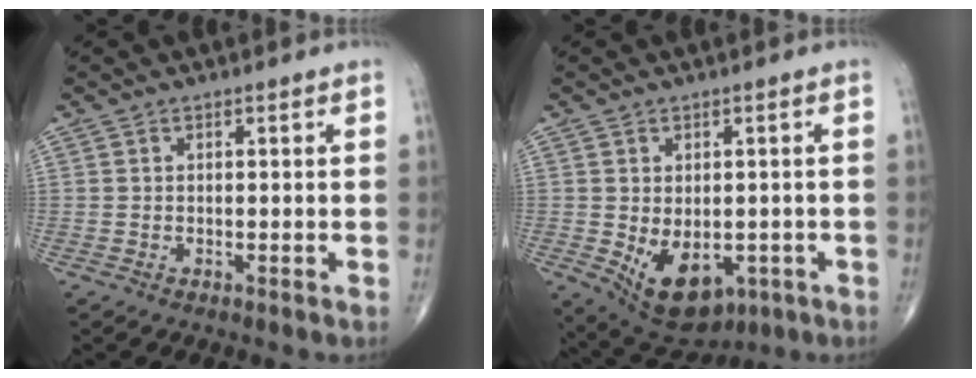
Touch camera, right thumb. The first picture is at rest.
{"total": 11.2, "force": [-2.9, 7.2, 8.0], "torque": [-0.104, -0.006, -0.022]}